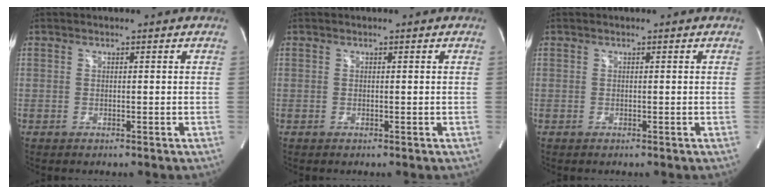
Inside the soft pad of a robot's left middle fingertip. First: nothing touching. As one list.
[{"total": 0.0}, {"total": 0.0}]